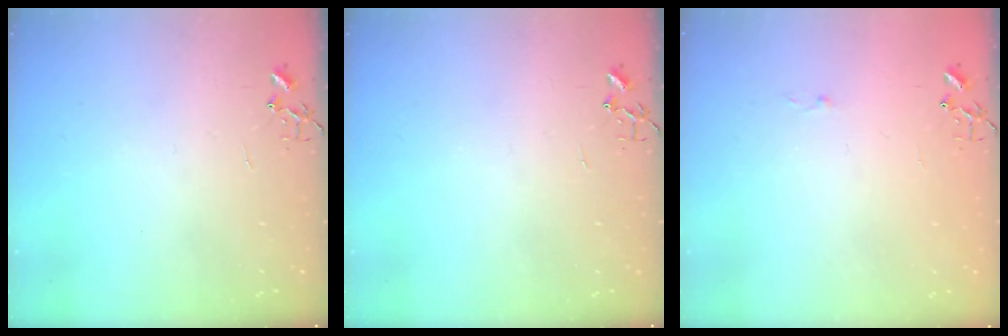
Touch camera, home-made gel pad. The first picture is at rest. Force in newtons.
{"total": 0.0}
{"total": 2.6, "press": 2.6, "slide": 0.4}